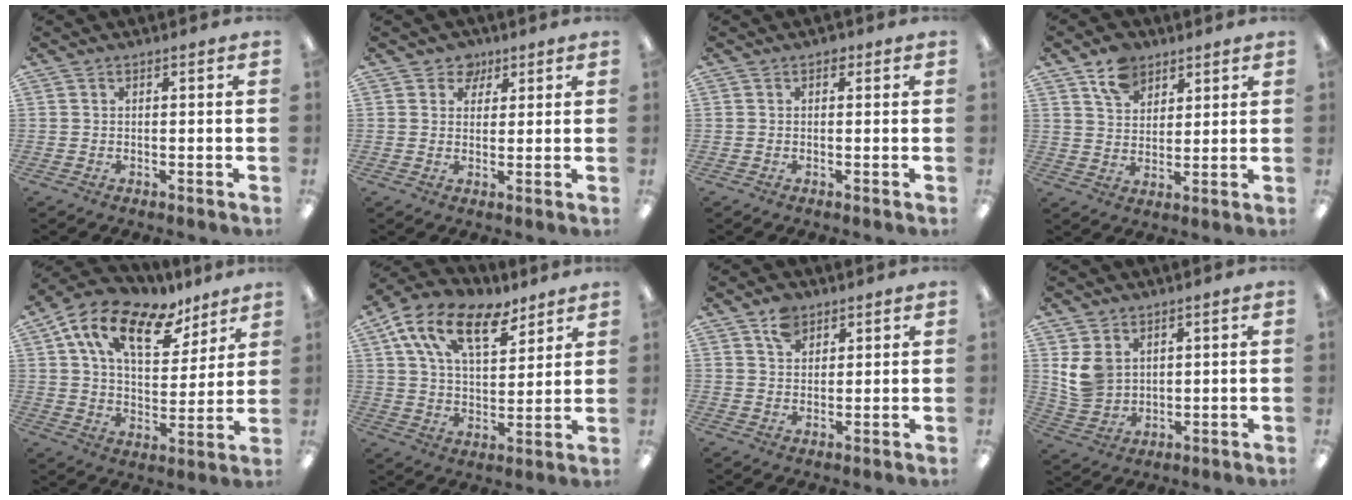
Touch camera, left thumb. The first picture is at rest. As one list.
[{"total": 4.9, "force": [3.1, 3.7, 0.9], "torque": [-0.009, -0.013, 0.055]}, {"total": 1.2, "force": [0.5, 0.9, 0.6], "torque": [-0.004, 0.000, 0.006]}, {"total": 8.5, "force": [5.7, 5.6, 3.0], "torque": [-0.056, -0.015, 0.107]}, {"total": 17.5, "force": [10.4, 8.5, 11.2], "torque": [-0.194, -0.048, 0.182]}, {"total": 17.1, "force": [10.4, 8.8, 10.3], "torque": [-0.175, -0.043, 0.183]}, {"total": 5.5, "force": [3.7, 3.6, 1.8], "torque": [-0.025, -0.011, 0.067]}, {"total": 7.7, "force": [3.1, 6.2, 3.4], "torque": [-0.082, -0.001, 0.064]}]